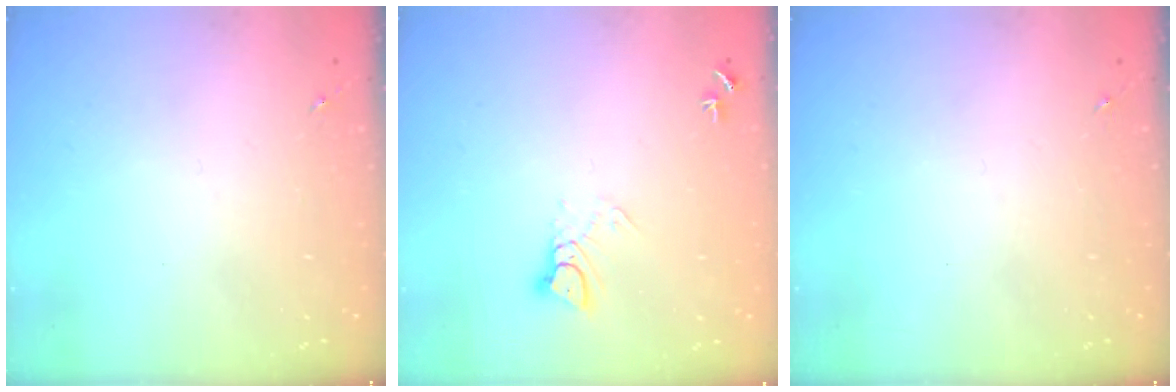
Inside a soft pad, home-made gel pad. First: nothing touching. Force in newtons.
{"total": 4.6, "press": 4.5, "slide": 0.5}
{"total": 0.0}